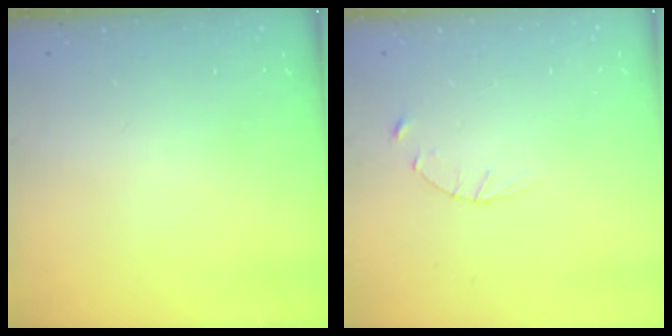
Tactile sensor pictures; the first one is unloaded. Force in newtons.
{"total": 2.8, "press": 2.8, "slide": 0.4}